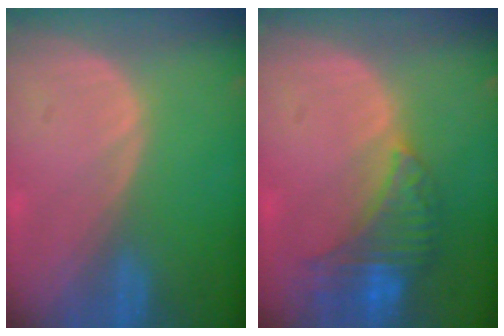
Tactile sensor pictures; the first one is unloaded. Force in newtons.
{"total": 8.1, "press": 7.1, "slide": 3.8}